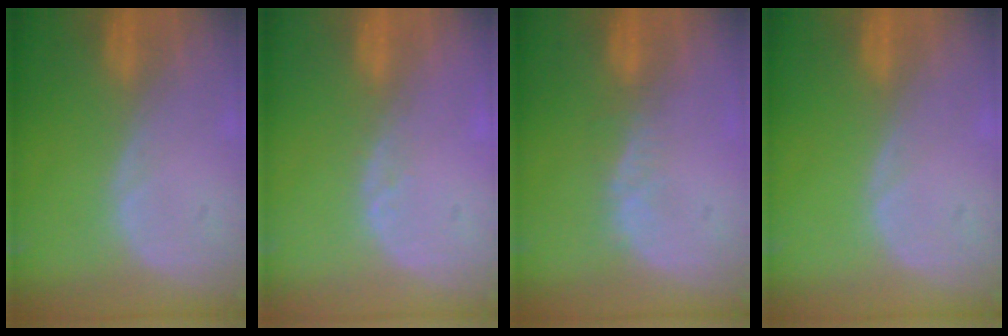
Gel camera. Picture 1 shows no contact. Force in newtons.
{"total": 1.3, "press": 1.2, "slide": 0.6}
{"total": 2.3, "press": 1.9, "slide": 1.4}
{"total": 0.0}